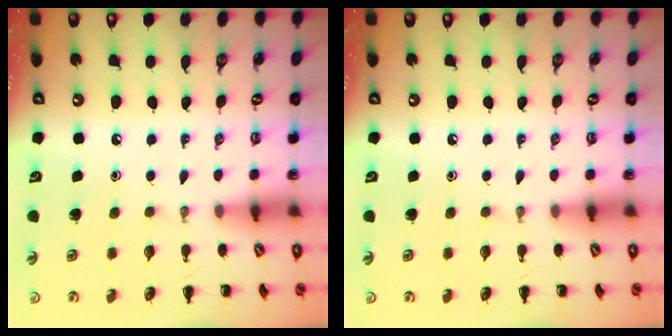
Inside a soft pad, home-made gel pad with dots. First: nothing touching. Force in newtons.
{"total": 0.0}